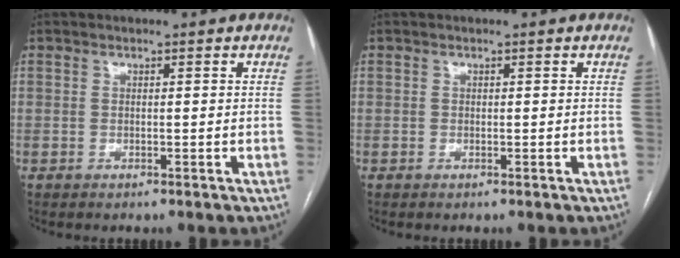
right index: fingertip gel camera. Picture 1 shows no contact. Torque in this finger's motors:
{"motor_torque": [0.24, 0.09, -0.01, 0.00]}